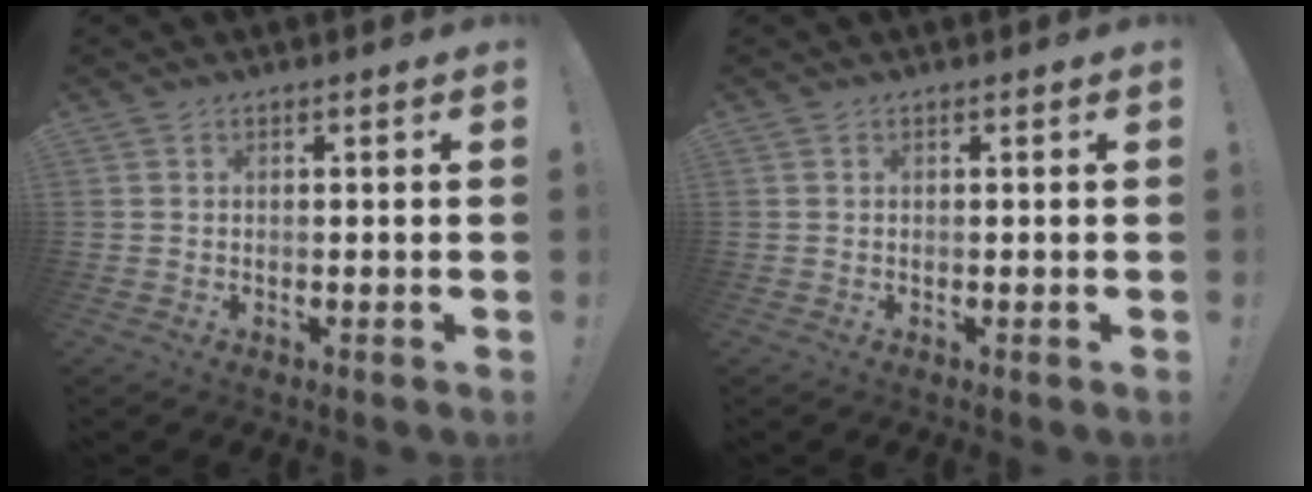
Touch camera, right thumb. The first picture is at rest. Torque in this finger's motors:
{"motor_torque": [-0.14, -0.14, 0.01, -0.01, 0.01]}